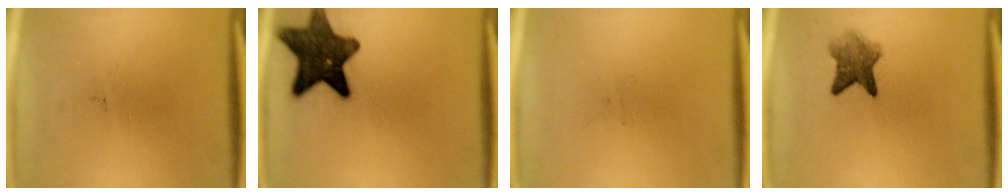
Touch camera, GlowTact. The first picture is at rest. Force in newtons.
{"total": 13.2}
{"total": 0.0}
{"total": 4.7}